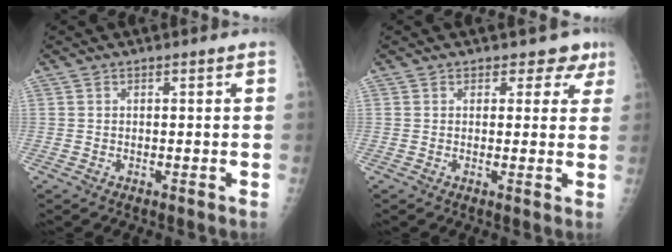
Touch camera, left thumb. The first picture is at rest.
{"total": 4.1, "force": [2.8, 2.9, 0.7], "torque": [0.026, -0.015, 0.024]}